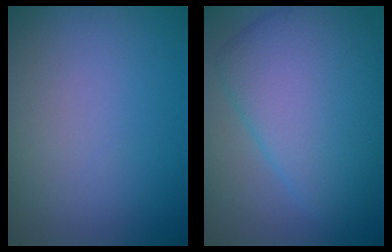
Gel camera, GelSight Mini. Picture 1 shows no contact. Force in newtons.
{"total": 9.3, "press": 9.3, "slide": 0.1}